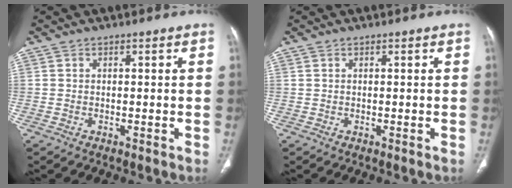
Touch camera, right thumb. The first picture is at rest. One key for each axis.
{"total": 0.0}